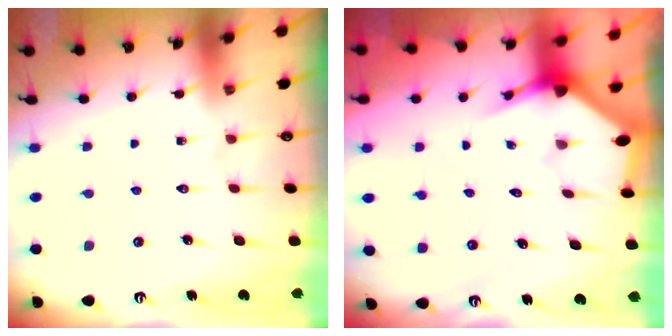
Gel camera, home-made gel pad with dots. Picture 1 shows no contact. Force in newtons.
{"total": 3.0, "press": 3.0, "slide": 0.2}